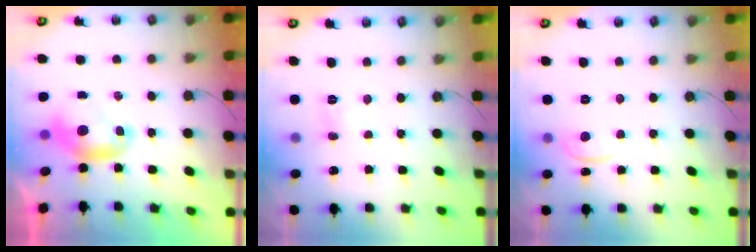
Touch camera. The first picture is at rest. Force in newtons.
{"total": 2.4, "press": 2.4, "slide": 0.6}
{"total": 0.9, "press": 0.8, "slide": 0.4}